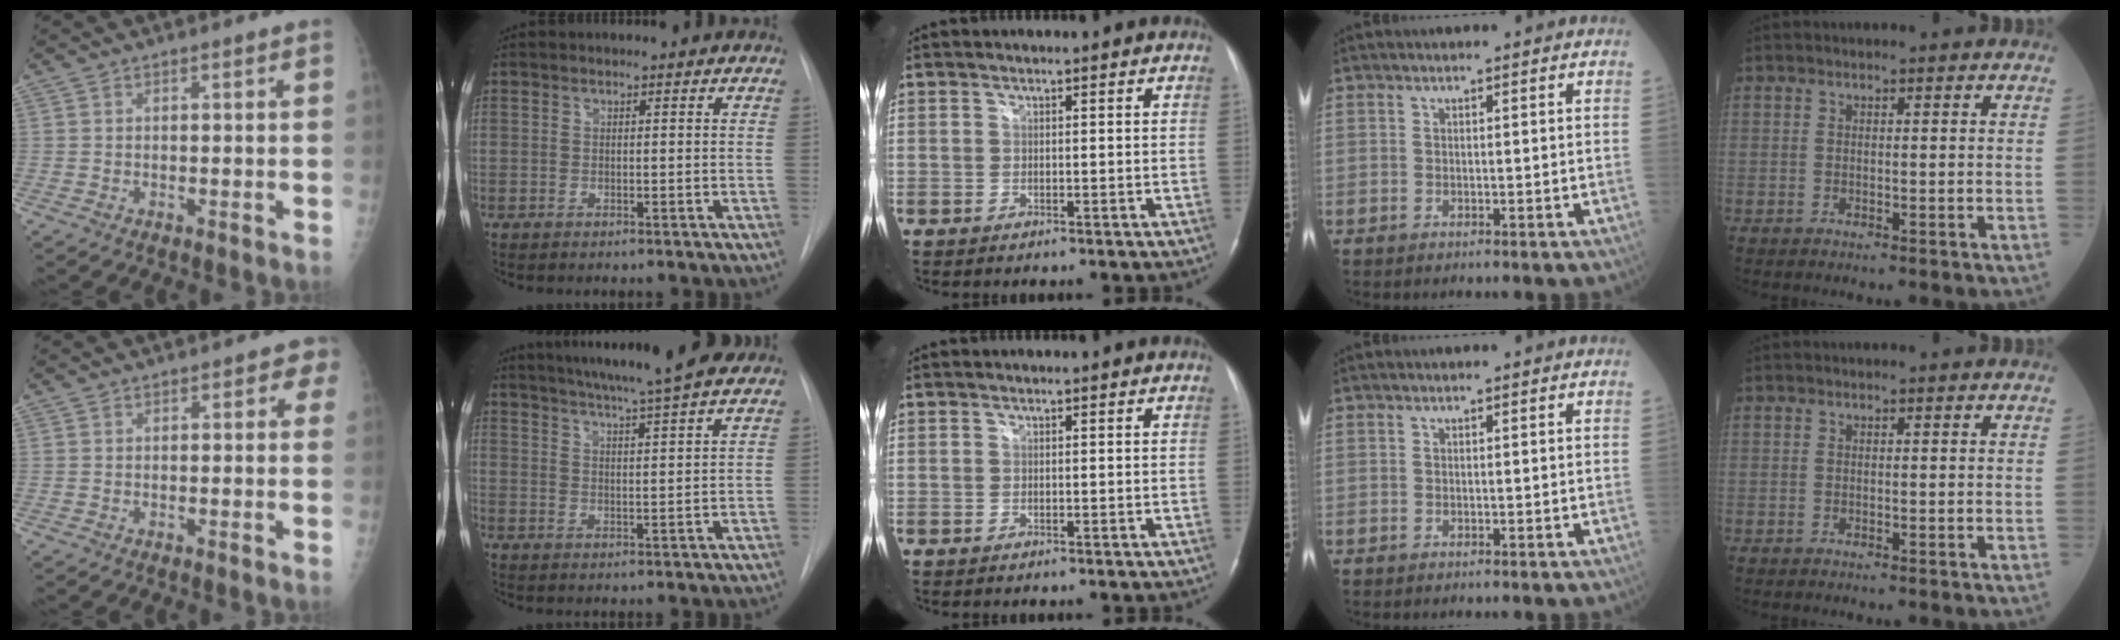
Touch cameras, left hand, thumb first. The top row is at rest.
{"thumb": {"total": 2.3, "force": [0.6, 1.6, 1.5], "torque": [0.010, 0.005, -0.004]}, "index": {"total": 14.1, "force": [12.1, 0.3, 7.4], "torque": [-0.120, 0.014, 0.163]}}